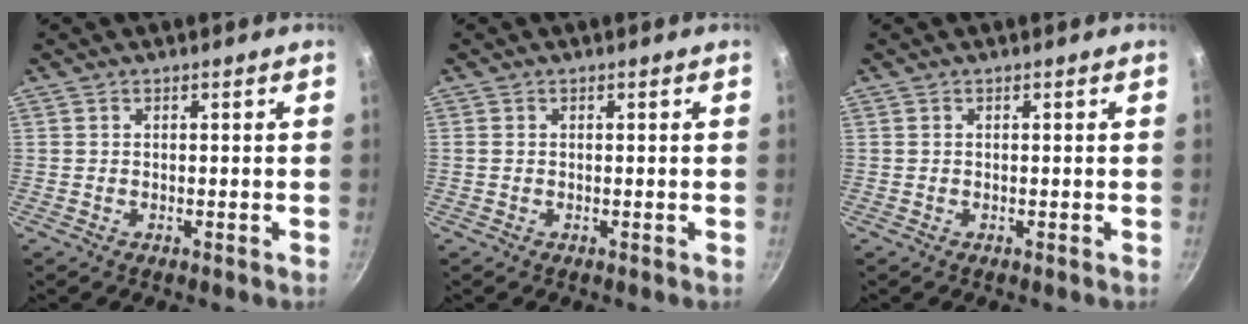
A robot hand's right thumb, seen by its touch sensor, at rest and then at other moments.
{"total": 0.0}
{"total": 0.0}